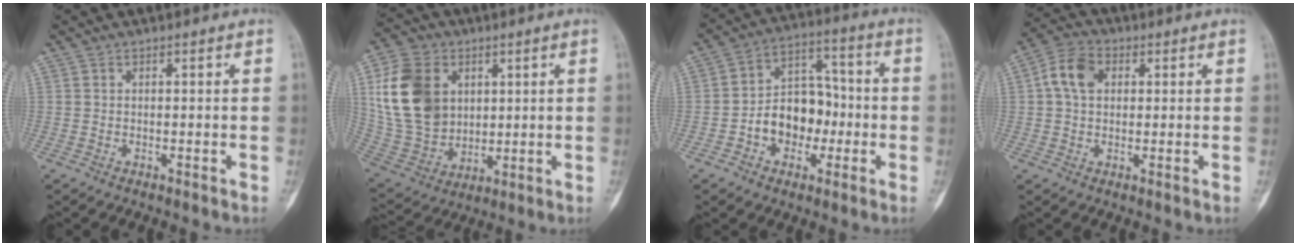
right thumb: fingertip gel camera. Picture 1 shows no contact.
{"total": 17.6, "force": [4.5, 13.2, 10.7], "torque": [-0.188, -0.007, 0.097]}
{"total": 12.0, "force": [-2.7, 8.9, 7.6], "torque": [-0.076, 0.050, -0.049]}
{"total": 7.1, "force": [1.5, 5.1, 4.7], "torque": [-0.083, 0.015, 0.021]}